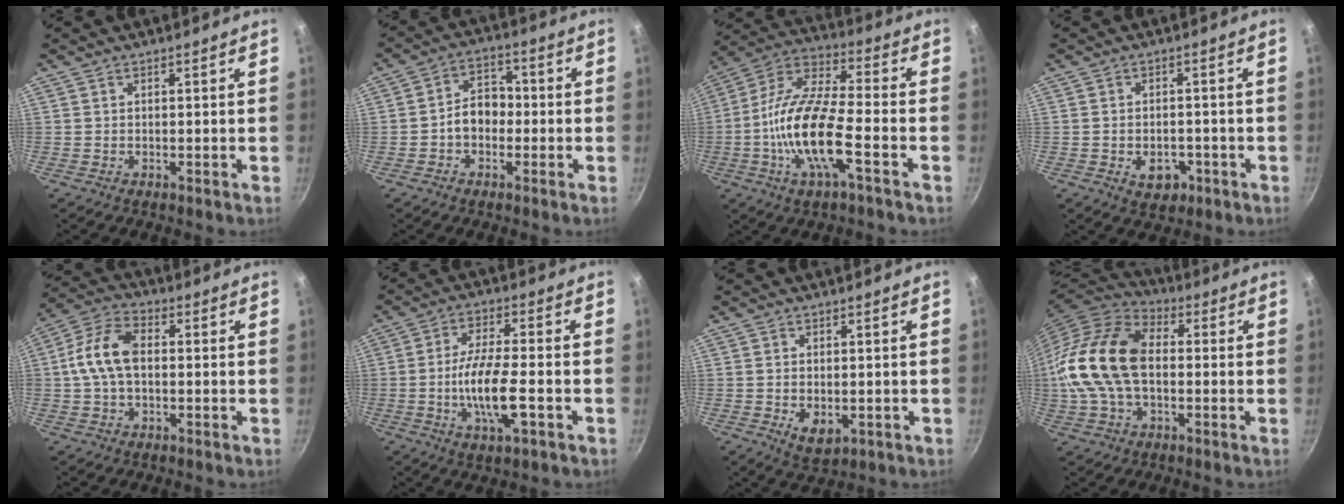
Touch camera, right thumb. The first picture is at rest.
{"total": 6.9, "force": [-1.2, 5.2, 4.3], "torque": [-0.032, 0.029, -0.029]}
{"total": 17.1, "force": [-5.1, 5.6, 15.4], "torque": [-0.298, 0.037, -0.116]}
{"total": 5.2, "force": [-2.0, 3.7, 3.1], "torque": [-0.032, 0.012, -0.019]}
{"total": 10.5, "force": [0.3, 6.4, 8.3], "torque": [-0.156, 0.033, -0.007]}
{"total": 11.2, "force": [-3.0, 3.2, 10.3], "torque": [-0.190, 0.015, -0.061]}
{"total": 5.2, "force": [-0.9, 3.2, 3.9], "torque": [-0.059, -0.011, -0.007]}
{"total": 18.8, "force": [-0.4, 12.2, 14.2], "torque": [-0.270, 0.033, -0.020]}